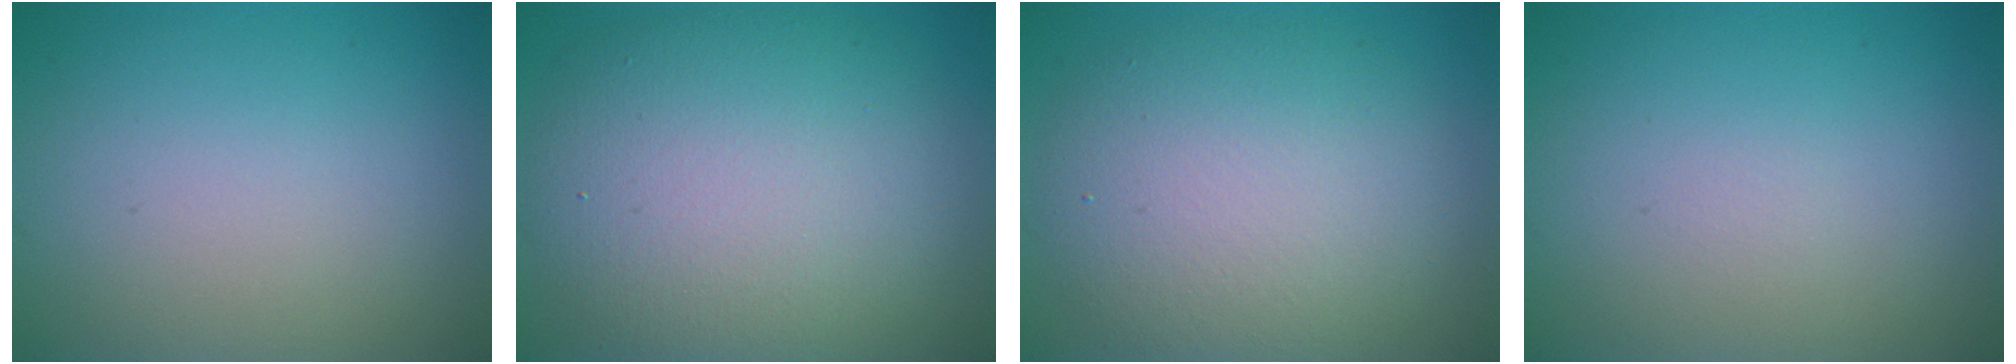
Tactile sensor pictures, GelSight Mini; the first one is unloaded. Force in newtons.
{"total": 10.7, "press": 10.7, "slide": 1.1}
{"total": 7.9, "press": 7.8, "slide": 0.7}
{"total": 0.0}